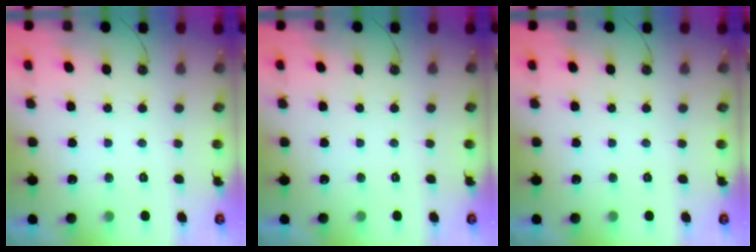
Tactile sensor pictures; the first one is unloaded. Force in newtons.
{"total": 0.6, "press": 0.1, "slide": 0.5}
{"total": 0.0}